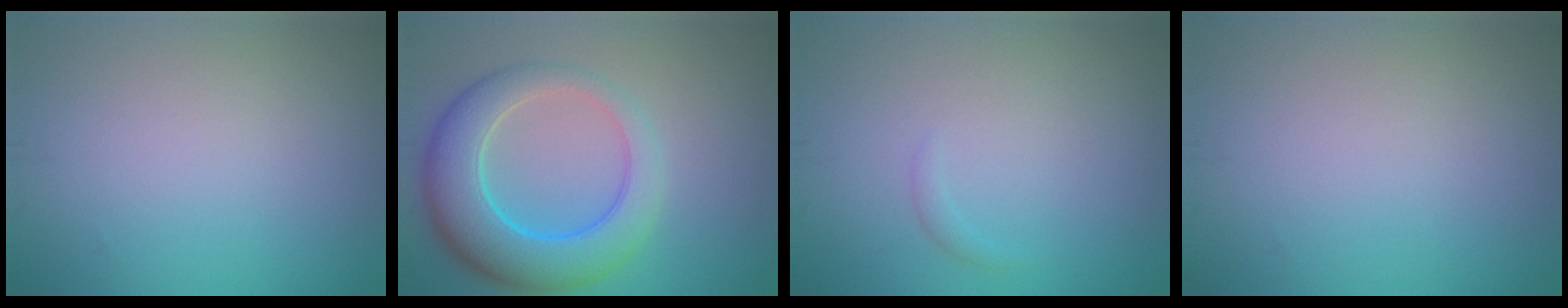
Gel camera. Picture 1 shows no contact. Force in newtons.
{"total": 7.7, "press": 7.7, "slide": 0.5}
{"total": 0.6, "press": 0.6, "slide": 0.0}
{"total": 0.0}